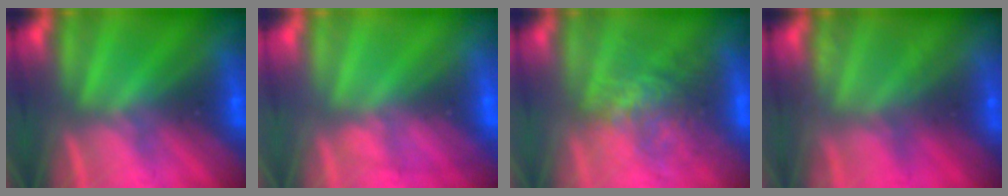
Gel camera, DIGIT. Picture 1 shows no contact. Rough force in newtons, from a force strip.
{"total": 1.6}
{"total": 3.6}
{"total": 2.3}